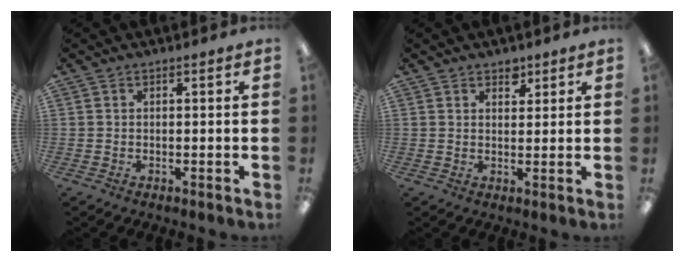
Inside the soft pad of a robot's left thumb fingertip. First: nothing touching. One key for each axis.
{"total": 3.1, "fx": 2.3, "fy": 1.8, "fz": 1.0, "tx": 0.010, "ty": -0.014, "tz": 0.035}